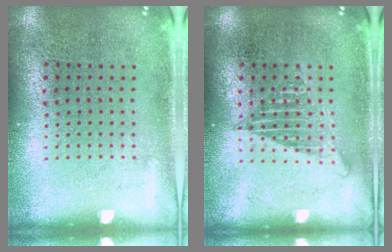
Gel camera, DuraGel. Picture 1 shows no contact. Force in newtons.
{"total": 2.2, "press": 2.2, "slide": 0.2}